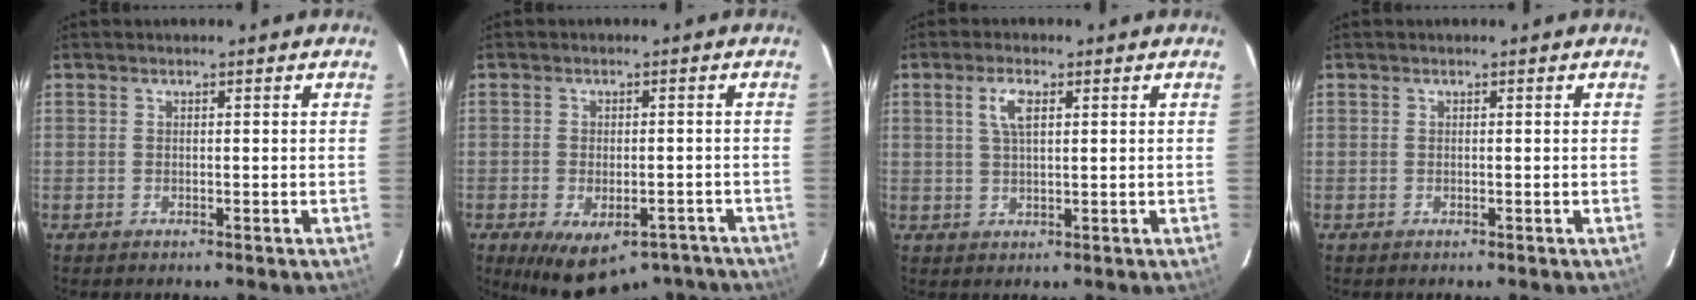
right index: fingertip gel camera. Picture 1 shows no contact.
{"total": 14.7, "force": [-10.3, 7.1, 7.7], "torque": [-0.138, -0.012, -0.128]}
{"total": 4.0, "force": [1.5, 1.4, 3.4], "torque": [-0.065, 0.006, 0.029]}
{"total": 0.0}